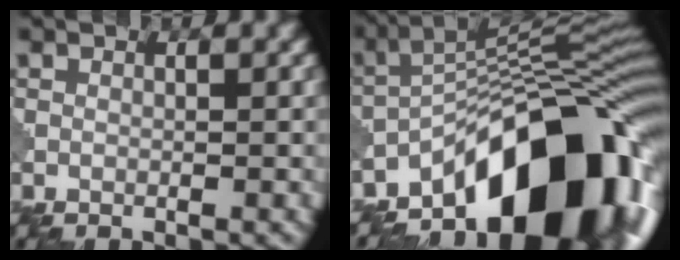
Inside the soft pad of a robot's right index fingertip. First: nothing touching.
{"total": 16.2, "force": [-9.9, 6.6, 11.1], "torque": [-0.138, 0.021, -0.175]}